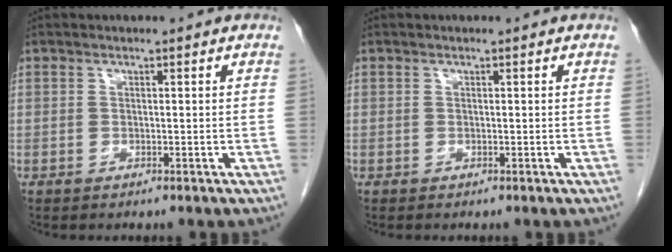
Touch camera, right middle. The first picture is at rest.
{"total": 0.0}